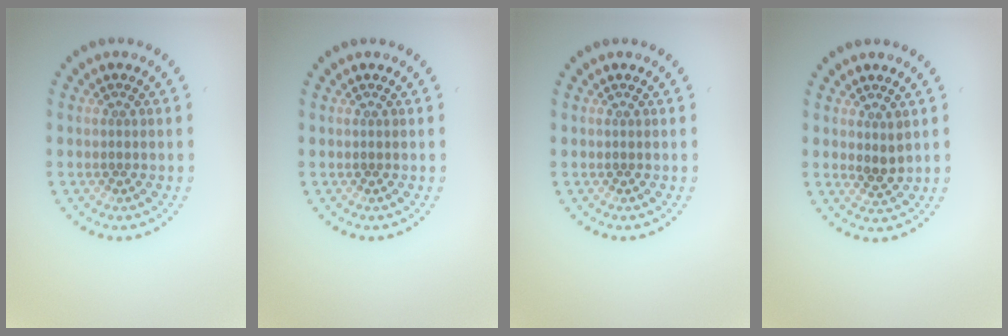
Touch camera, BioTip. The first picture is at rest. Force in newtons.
{"total": 0.0}
{"total": 0.0}
{"total": 1.4, "press": 1.3, "slide": 0.7}